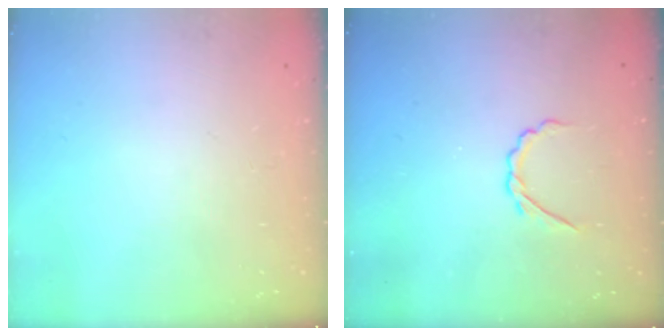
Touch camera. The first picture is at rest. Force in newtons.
{"total": 2.8, "press": 2.6, "slide": 0.8}